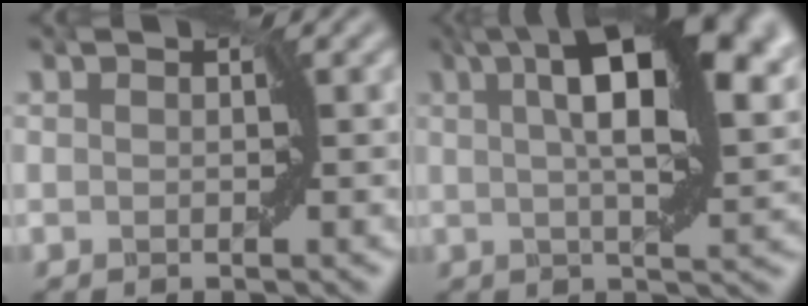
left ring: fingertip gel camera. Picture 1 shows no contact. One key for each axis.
{"total": 12.4, "fx": 4.4, "fy": 4.3, "fz": 10.7, "tx": -0.151, "ty": 0.016, "tz": 0.060}